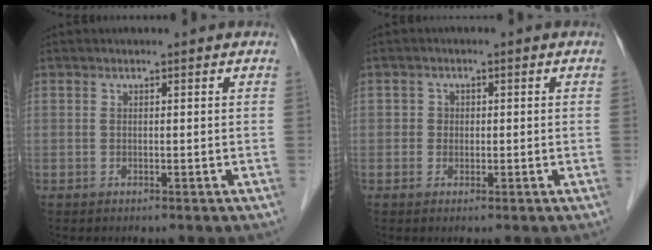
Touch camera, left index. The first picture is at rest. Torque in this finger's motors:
{"motor_torque": [-0.18, 0.03, -0.07, 0.01]}